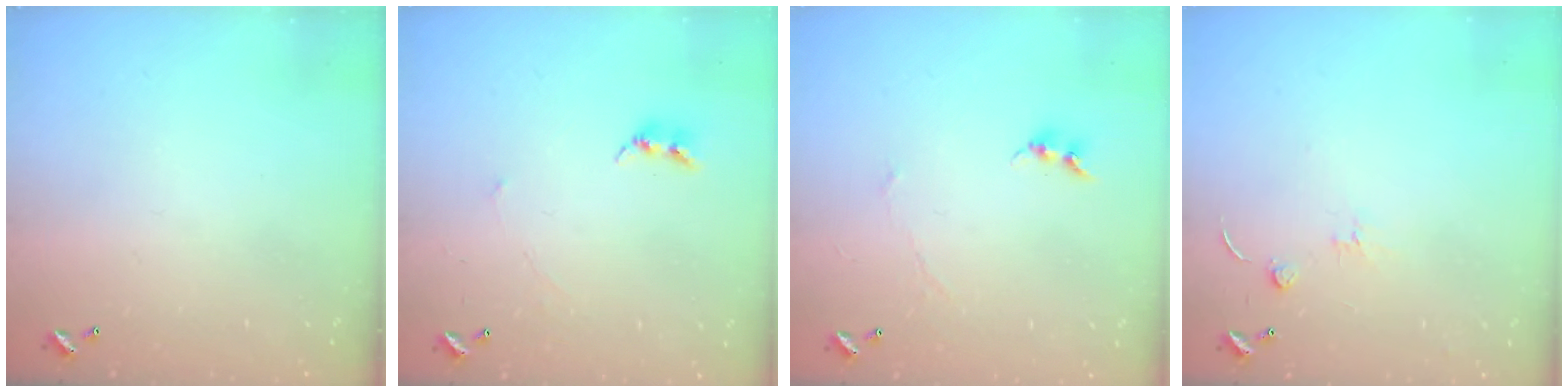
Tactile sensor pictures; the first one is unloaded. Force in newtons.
{"total": 2.7, "press": 2.7, "slide": 0.3}
{"total": 0.7, "press": 0.4, "slide": 0.6}
{"total": 1.3, "press": 1.2, "slide": 0.5}